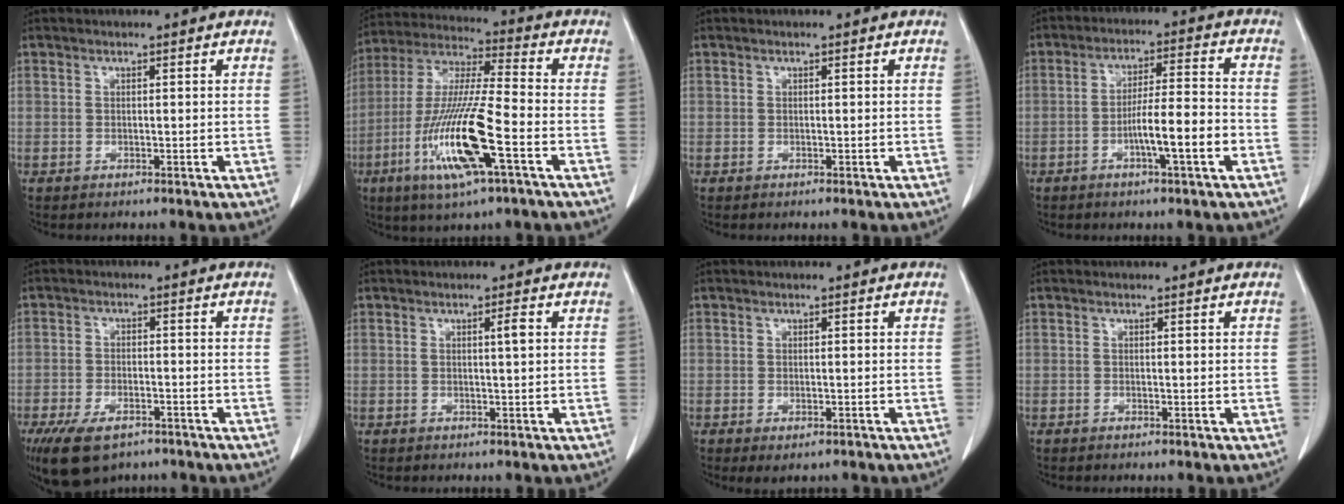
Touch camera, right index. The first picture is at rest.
{"total": 16.5, "force": [-6.0, 1.0, 15.3], "torque": [-0.315, -0.019, -0.113]}
{"total": 0.0}
{"total": 8.2, "force": [-3.1, 0.3, 7.6], "torque": [-0.129, 0.008, -0.052]}
{"total": 9.7, "force": [-6.6, 4.5, 5.6], "torque": [-0.103, -0.010, -0.106]}
{"total": 1.3, "force": [0.2, -0.2, 1.3], "torque": [-0.023, 0.002, 0.002]}
{"total": 2.8, "force": [-1.8, 1.1, 1.8], "torque": [-0.022, -0.005, -0.020]}
{"total": 0.0}